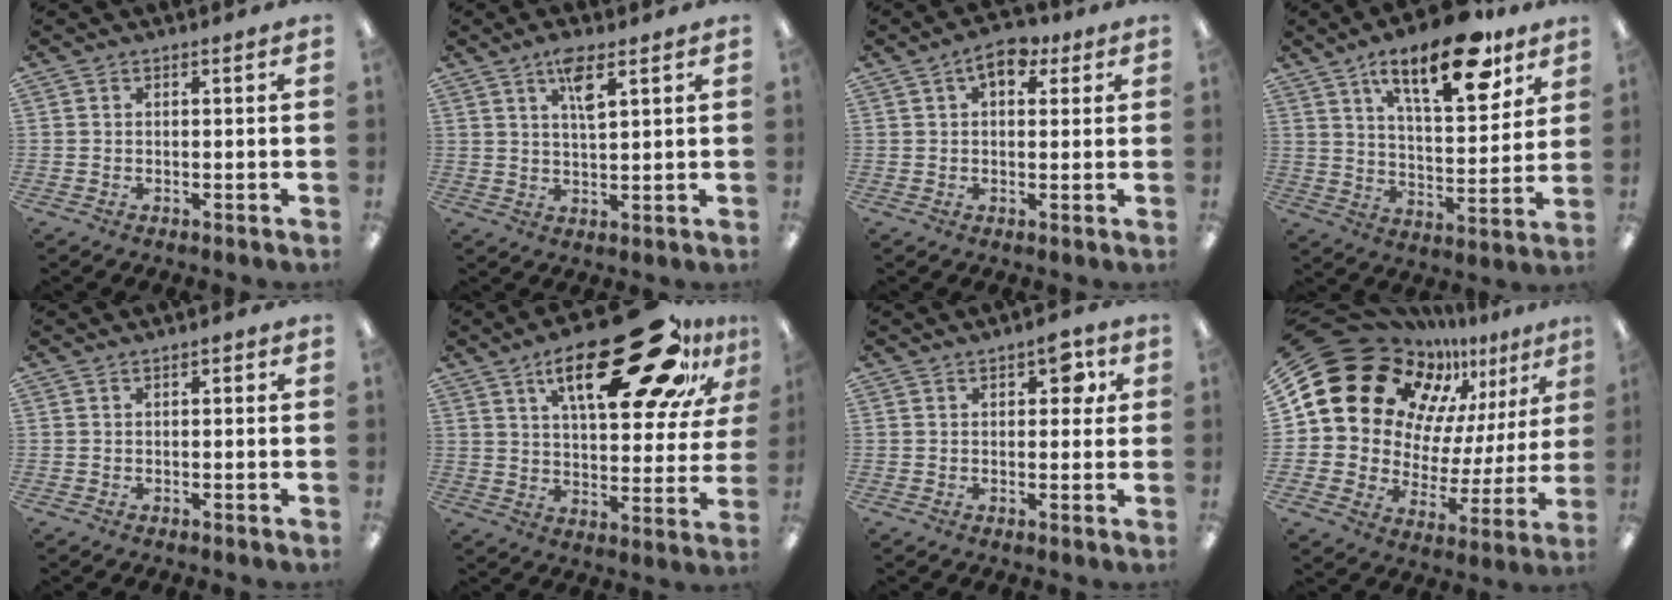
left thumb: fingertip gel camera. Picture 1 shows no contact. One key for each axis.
{"total": 6.2, "fx": 3.4, "fy": 1.9, "fz": 4.7, "tx": -0.080, "ty": -0.005, "tz": 0.054}
{"total": 6.7, "fx": 3.2, "fy": 3.7, "fz": 4.6, "tx": -0.055, "ty": -0.007, "tz": 0.050}
{"total": 19.4, "fx": 11.5, "fy": 7.5, "fz": 13.7, "tx": -0.201, "ty": -0.050, "tz": 0.181}
{"total": 0.5, "fx": 0.0, "fy": 0.4, "fz": 0.4, "tx": -0.007, "ty": 0.001, "tz": -0.001}
{"total": 29.9, "fx": 17.7, "fy": 12.0, "fz": 20.9, "tx": -0.295, "ty": -0.101, "tz": 0.280}
{"total": 5.7, "fx": 2.3, "fy": 3.1, "fz": 4.2, "tx": -0.047, "ty": -0.005, "tz": 0.033}
{"total": 21.1, "fx": 14.6, "fy": 12.7, "fz": 8.4, "tx": -0.158, "ty": -0.104, "tz": 0.276}